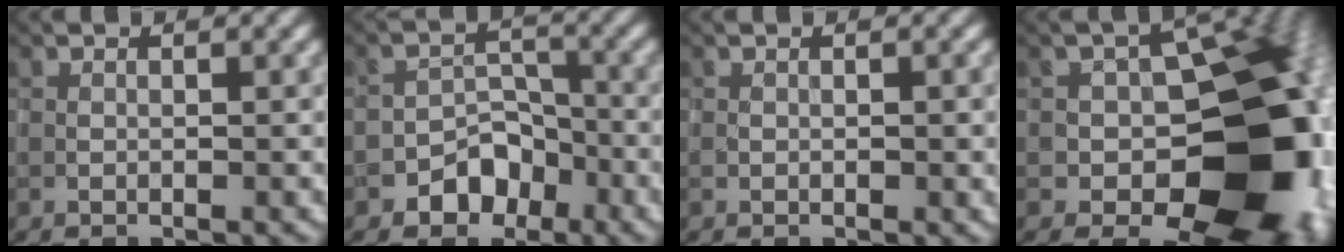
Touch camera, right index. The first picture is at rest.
{"total": 4.0, "force": [-2.5, 2.8, 1.4], "torque": [-0.006, 0.012, -0.040]}
{"total": 1.0, "force": [0.0, 0.5, 0.9], "torque": [-0.016, -0.002, 0.003]}
{"total": 18.0, "force": [-3.6, 12.0, 12.9], "torque": [-0.104, 0.015, -0.047]}